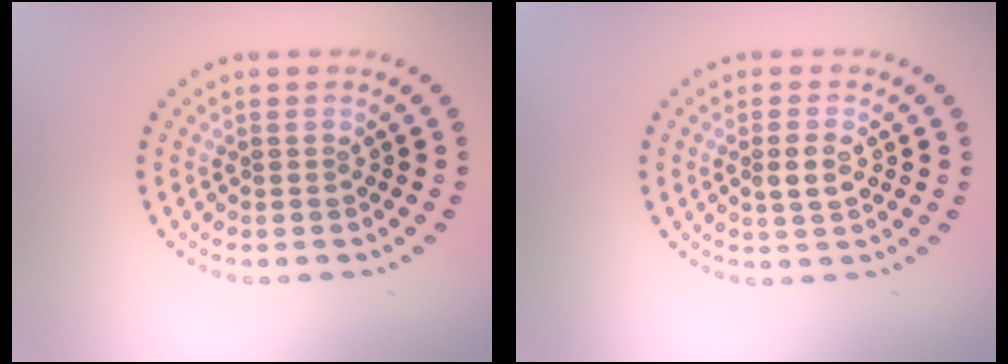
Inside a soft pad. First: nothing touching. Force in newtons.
{"total": 2.1, "press": 2.1, "slide": 0.4}